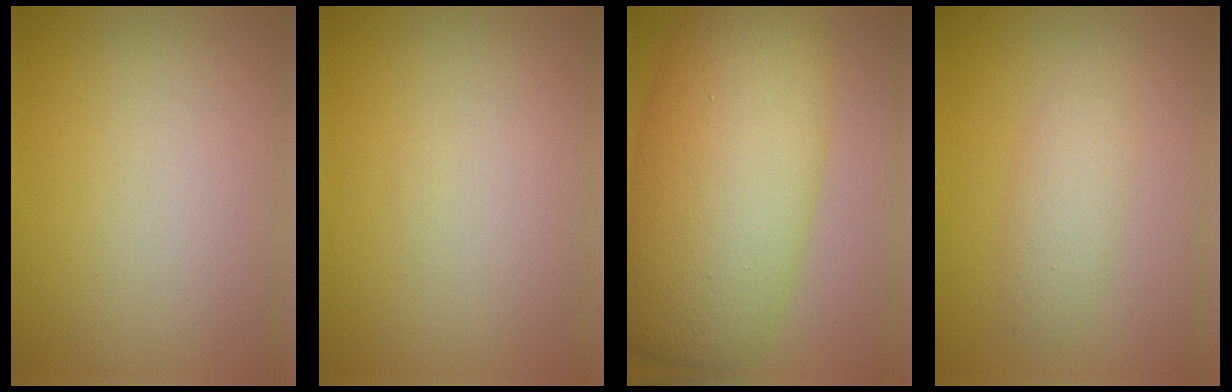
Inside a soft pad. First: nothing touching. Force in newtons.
{"total": 0.0}
{"total": 13.3, "press": 13.3, "slide": 0.3}
{"total": 2.3, "press": 2.3, "slide": 0.1}